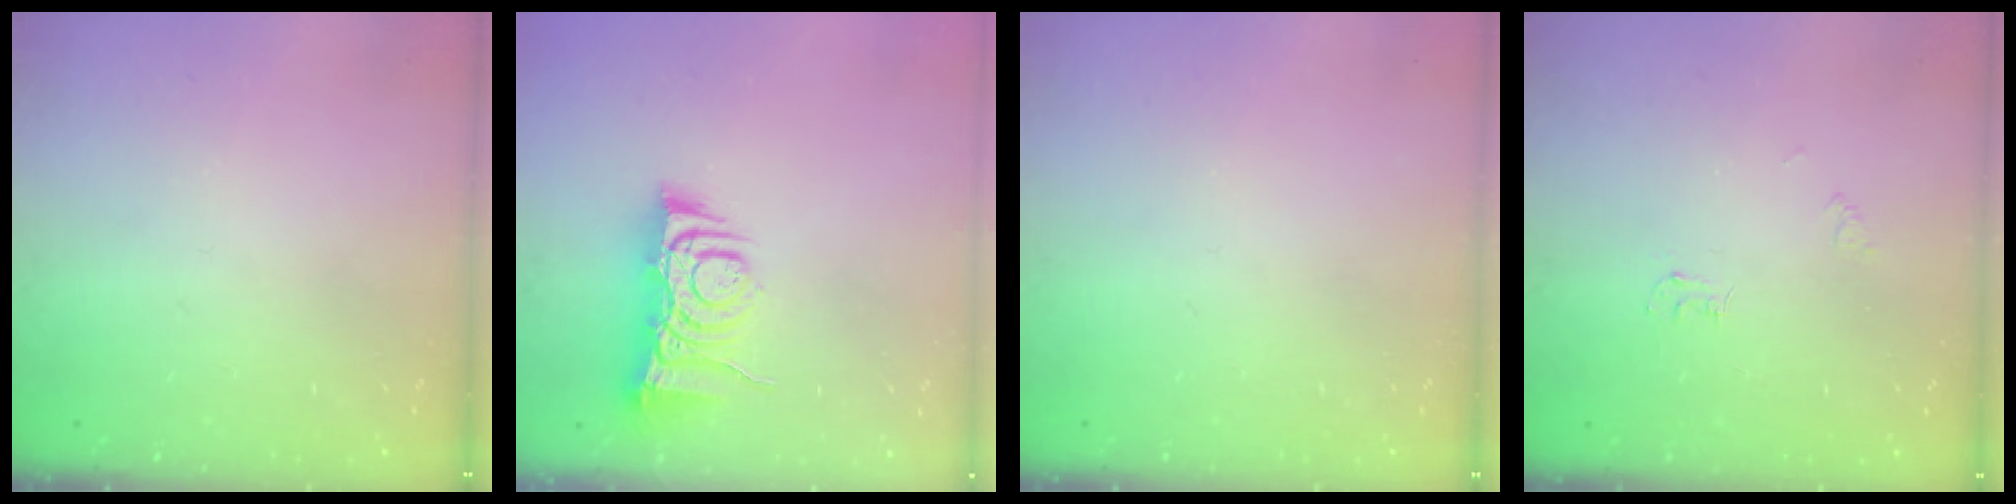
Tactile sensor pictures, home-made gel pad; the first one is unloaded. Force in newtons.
{"total": 8.2, "press": 8.1, "slide": 1.1}
{"total": 0.0}
{"total": 2.8, "press": 2.8, "slide": 0.4}